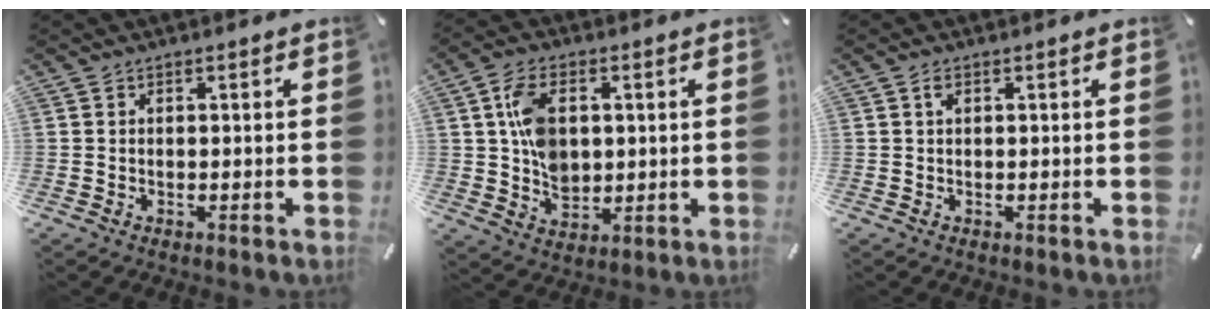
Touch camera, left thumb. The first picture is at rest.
{"total": 9.9, "force": [1.7, 7.0, 6.8], "torque": [-0.134, 0.002, 0.029]}
{"total": 0.9, "force": [0.3, 0.5, 0.7], "torque": [-0.015, 0.003, 0.006]}